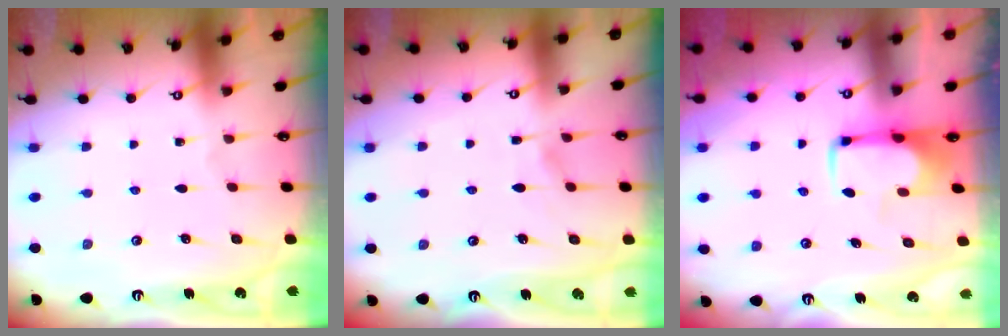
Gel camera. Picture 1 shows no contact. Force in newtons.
{"total": 4.2, "press": 4.2, "slide": 0.5}
{"total": 2.0, "press": 2.0, "slide": 0.4}